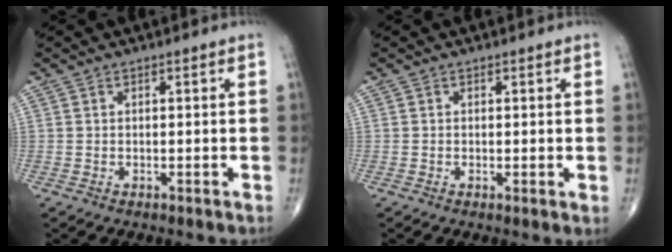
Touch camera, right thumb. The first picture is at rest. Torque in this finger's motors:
{"motor_torque": [-0.24, 0.31, 0.05, 0.12, 0.00]}